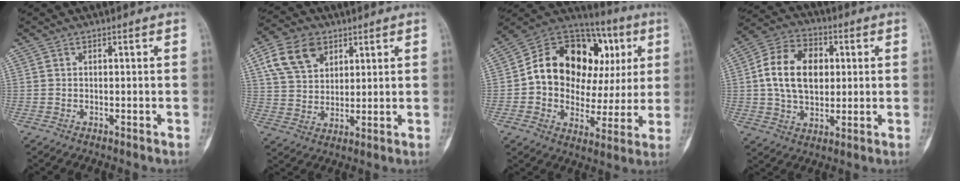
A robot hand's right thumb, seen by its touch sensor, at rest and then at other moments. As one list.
[{"total": 10.9, "force": [5.1, 7.6, 6.0], "torque": [-0.093, -0.008, 0.099]}, {"total": 24.2, "force": [4.8, 16.7, 16.9], "torque": [-0.211, 0.042, 0.078]}, {"total": 14.7, "force": [1.9, 10.1, 10.5], "torque": [-0.155, 0.010, 0.028]}]